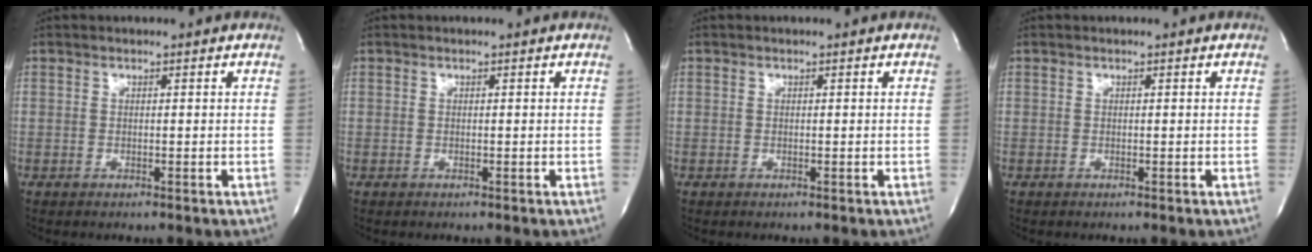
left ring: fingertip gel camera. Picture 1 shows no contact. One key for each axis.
{"total": 0.0}
{"total": 0.0}
{"total": 0.0}